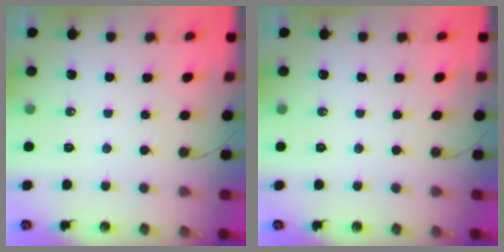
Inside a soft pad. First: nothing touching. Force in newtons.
{"total": 0.0}